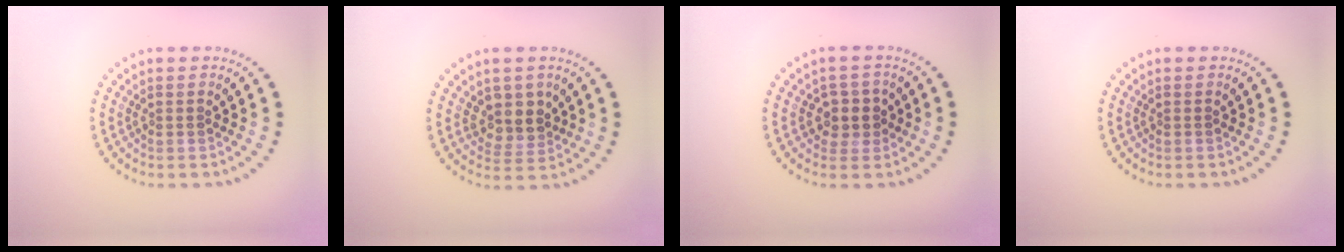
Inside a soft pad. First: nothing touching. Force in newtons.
{"total": 2.9, "press": 2.4, "slide": 1.5}
{"total": 2.3, "press": 2.1, "slide": 1.1}
{"total": 0.0}